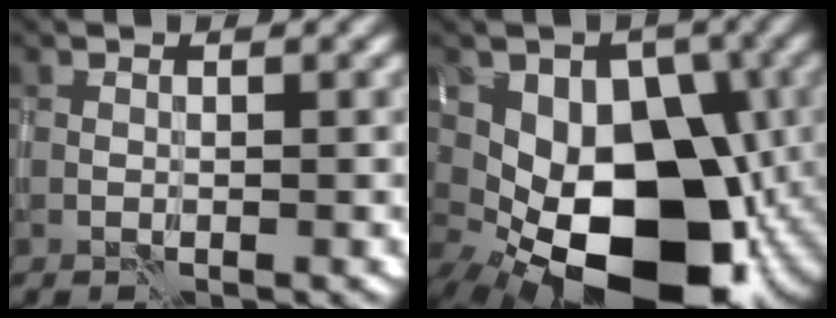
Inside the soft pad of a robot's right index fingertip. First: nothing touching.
{"total": 14.5, "force": [-2.0, 9.2, 11.1], "torque": [-0.123, 0.005, -0.040]}